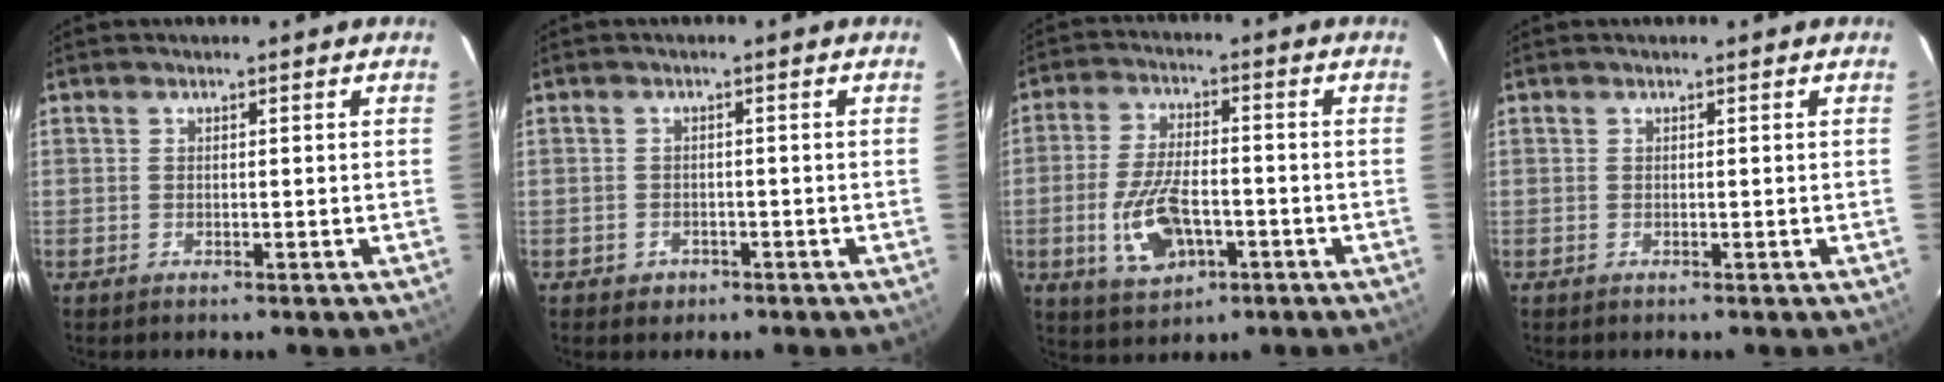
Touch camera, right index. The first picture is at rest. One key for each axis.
{"total": 2.6, "fx": -1.3, "fy": 2.2, "fz": 0.5, "tx": -0.016, "ty": 0.003, "tz": -0.015}
{"total": 11.1, "fx": -3.6, "fy": 5.5, "fz": 9.0, "tx": -0.190, "ty": -0.005, "tz": -0.057}
{"total": 0.0}